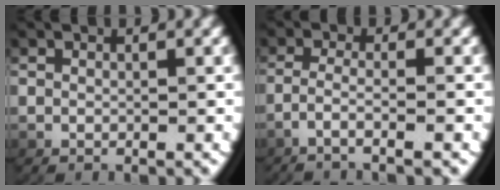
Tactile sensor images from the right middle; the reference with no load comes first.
{"total": 2.7, "force": [-1.8, -0.1, 2.0], "torque": [-0.056, -0.012, -0.025]}